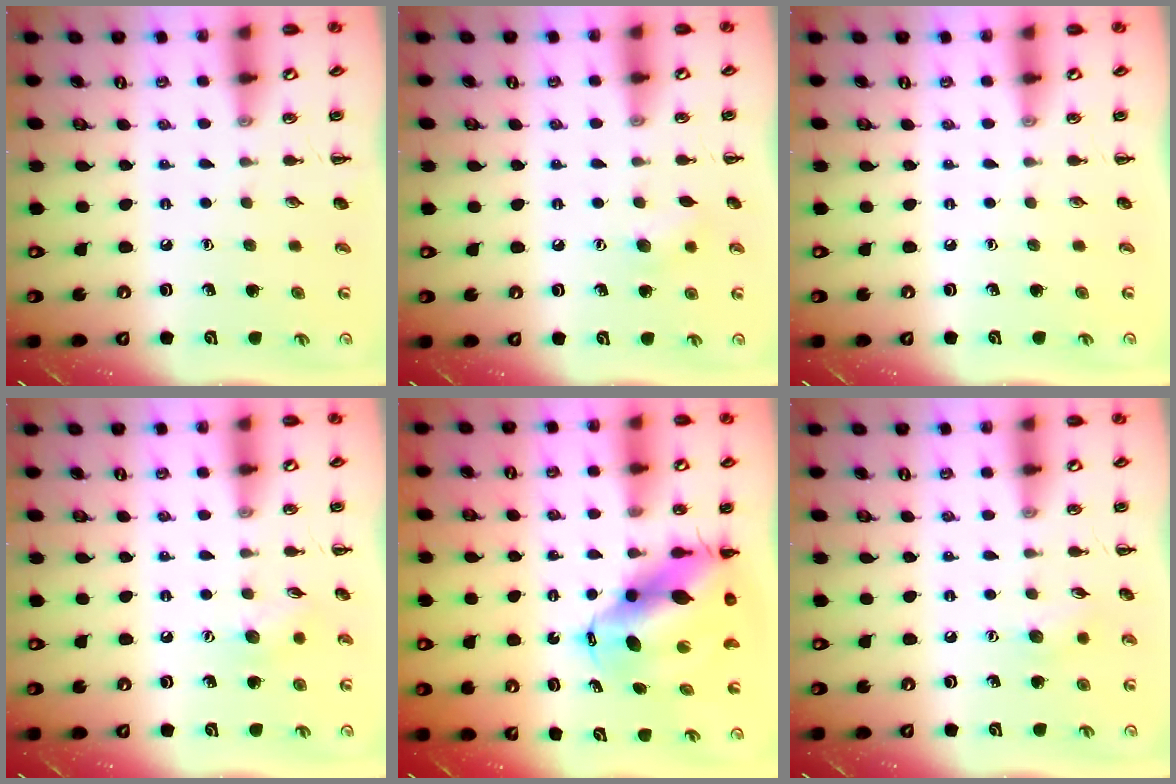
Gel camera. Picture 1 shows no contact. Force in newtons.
{"total": 6.2, "press": 6.1, "slide": 1.1}
{"total": 0.0}
{"total": 5.8, "press": 5.8, "slide": 0.8}
{"total": 11.5, "press": 11.1, "slide": 3.0}
{"total": 5.8, "press": 5.6, "slide": 1.4}